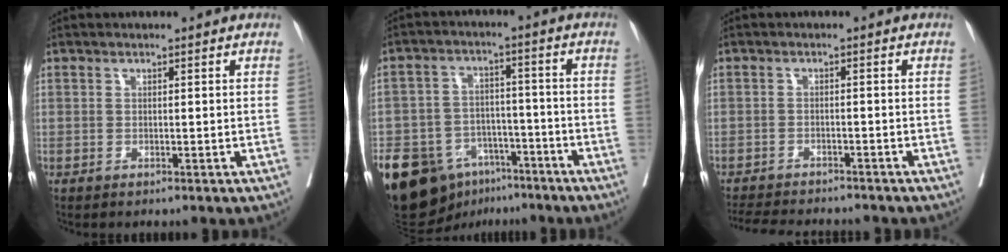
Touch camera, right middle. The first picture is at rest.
{"total": 17.4, "force": [-10.5, 10.9, 8.6], "torque": [-0.176, 0.015, -0.164]}
{"total": 10.9, "force": [-10.1, 1.9, 3.8], "torque": [-0.064, -0.008, -0.141]}